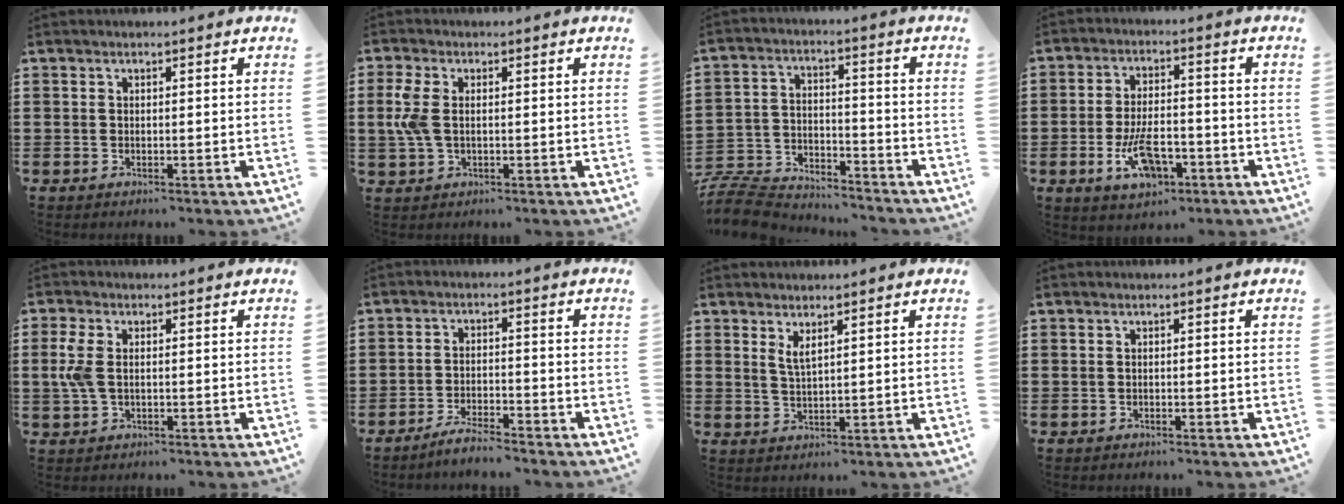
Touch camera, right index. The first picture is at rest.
{"total": 5.2, "force": [0.3, 2.8, 4.3], "torque": [-0.123, -0.003, -0.006]}
{"total": 8.5, "force": [-8.2, 1.5, 1.3], "torque": [-0.042, 0.015, -0.167]}
{"total": 8.4, "force": [-3.4, 4.0, 6.5], "torque": [-0.128, -0.001, -0.064]}
{"total": 4.7, "force": [0.2, 2.5, 4.0], "torque": [-0.109, -0.001, -0.005]}
{"total": 3.5, "force": [-3.4, 0.0, 0.9], "torque": [-0.019, 0.004, -0.068]}
{"total": 2.3, "force": [1.5, 0.6, 1.6], "torque": [-0.035, 0.002, 0.027]}
{"total": 0.0}